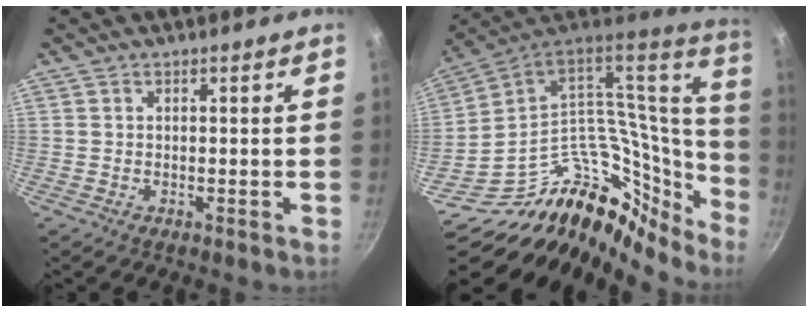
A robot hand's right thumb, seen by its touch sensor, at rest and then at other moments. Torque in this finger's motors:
{"motor_torque": [0.32, 0.02, -0.53, -0.86, -0.16]}